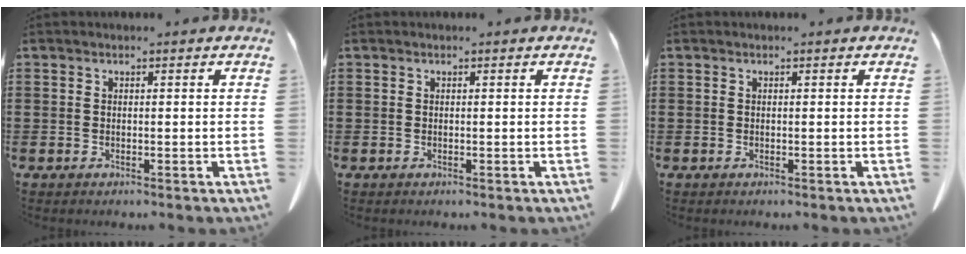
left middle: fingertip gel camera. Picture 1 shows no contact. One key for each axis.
{"total": 0.0}
{"total": 0.0}